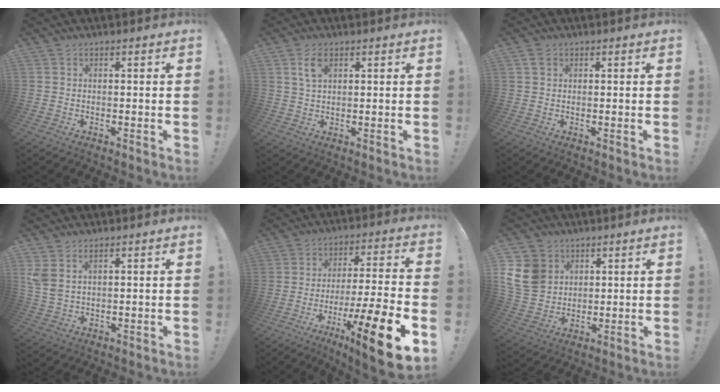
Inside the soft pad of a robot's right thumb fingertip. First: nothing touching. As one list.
[{"total": 4.9, "force": [2.3, 2.4, 3.6], "torque": [-0.063, -0.002, 0.040]}, {"total": 1.7, "force": [1.0, 1.0, 0.9], "torque": [-0.014, 0.000, 0.019]}, {"total": 4.6, "force": [2.6, 2.5, 2.9], "torque": [-0.066, -0.009, 0.050]}, {"total": 19.2, "force": [-9.7, 2.2, 16.4], "torque": [-0.257, 0.054, -0.151]}, {"total": 12.6, "force": [4.5, 10.5, 5.4], "torque": [-0.104, -0.024, 0.093]}]